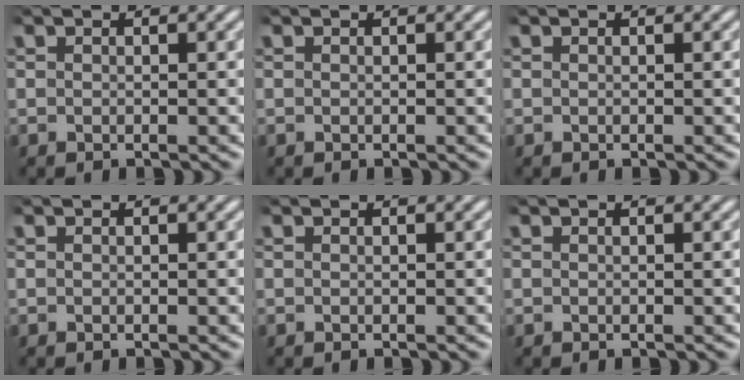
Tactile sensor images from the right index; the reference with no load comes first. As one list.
[{"total": 0.0}, {"total": 0.0}, {"total": 0.0}, {"total": 0.0}, {"total": 0.0}]